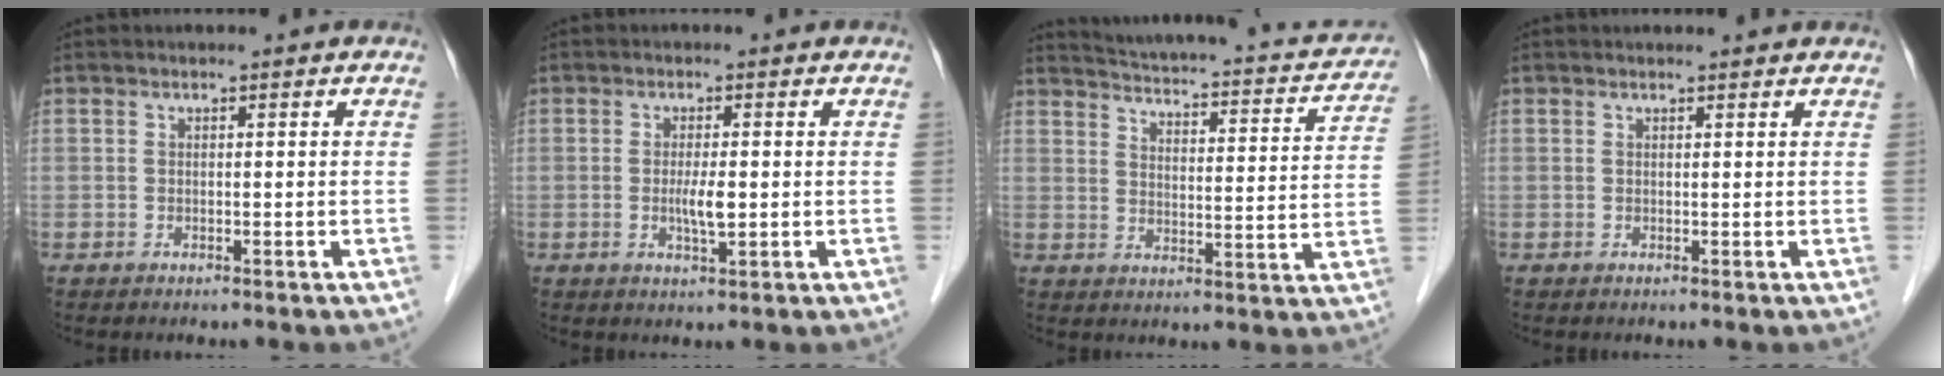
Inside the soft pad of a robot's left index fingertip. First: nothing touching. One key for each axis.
{"total": 2.8, "fx": -0.2, "fy": 0.4, "fz": 2.8, "tx": -0.054, "ty": -0.004, "tz": -0.002}
{"total": 18.2, "fx": 15.6, "fy": 4.9, "fz": 8.0, "tx": -0.109, "ty": 0.005, "tz": 0.185}
{"total": 2.8, "fx": 2.7, "fy": 0.4, "fz": 0.5, "tx": -0.011, "ty": 0.014, "tz": 0.028}